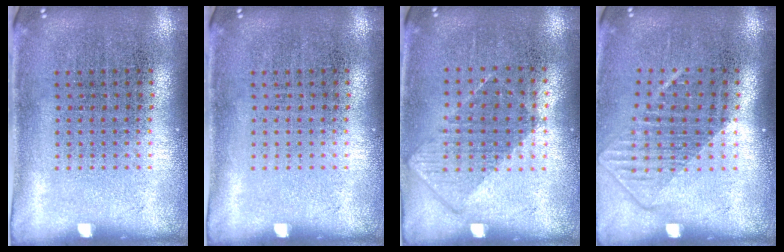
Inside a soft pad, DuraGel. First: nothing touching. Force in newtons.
{"total": 0.0}
{"total": 0.9, "press": 0.7, "slide": 0.4}
{"total": 1.3, "press": 1.1, "slide": 0.8}